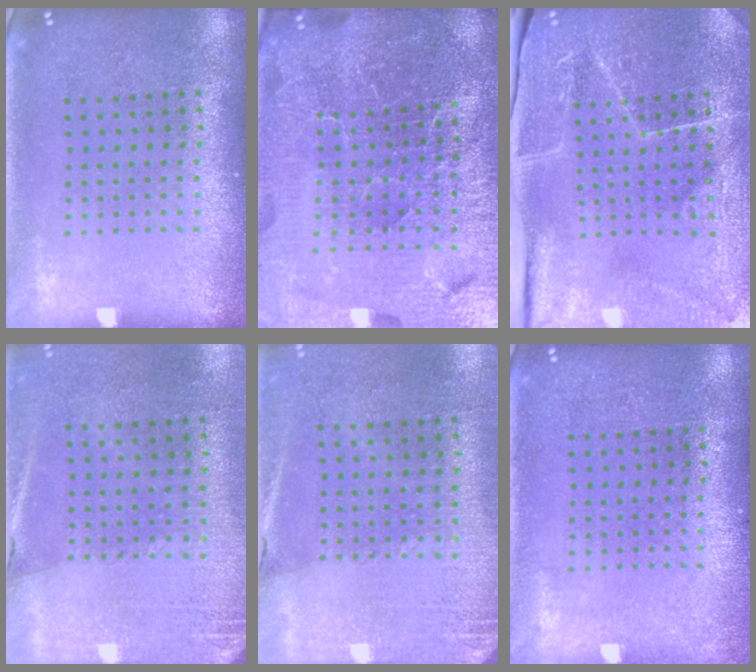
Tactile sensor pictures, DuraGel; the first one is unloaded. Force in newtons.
{"total": 6.1, "press": 5.4, "slide": 2.9}
{"total": 3.8, "press": 3.8, "slide": 0.5}
{"total": 2.6, "press": 2.3, "slide": 1.3}
{"total": 2.7, "press": 2.4, "slide": 1.2}
{"total": 0.7, "press": 0.7, "slide": 0.1}